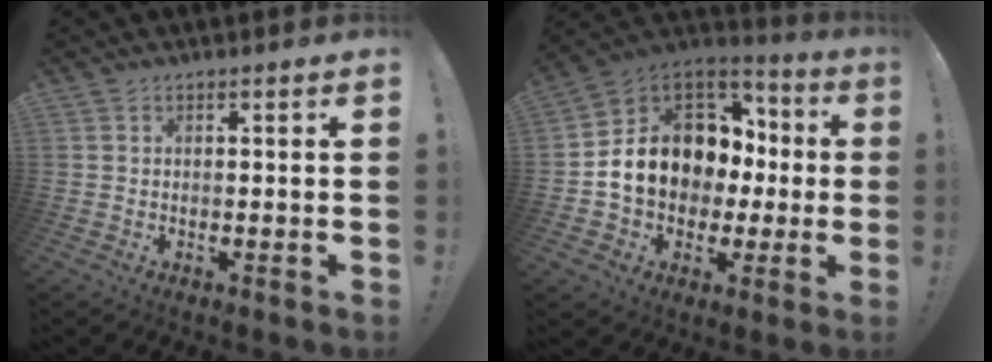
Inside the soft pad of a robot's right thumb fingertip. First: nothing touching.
{"total": 16.0, "force": [0.8, 13.0, 9.2], "torque": [-0.152, 0.004, 0.035]}